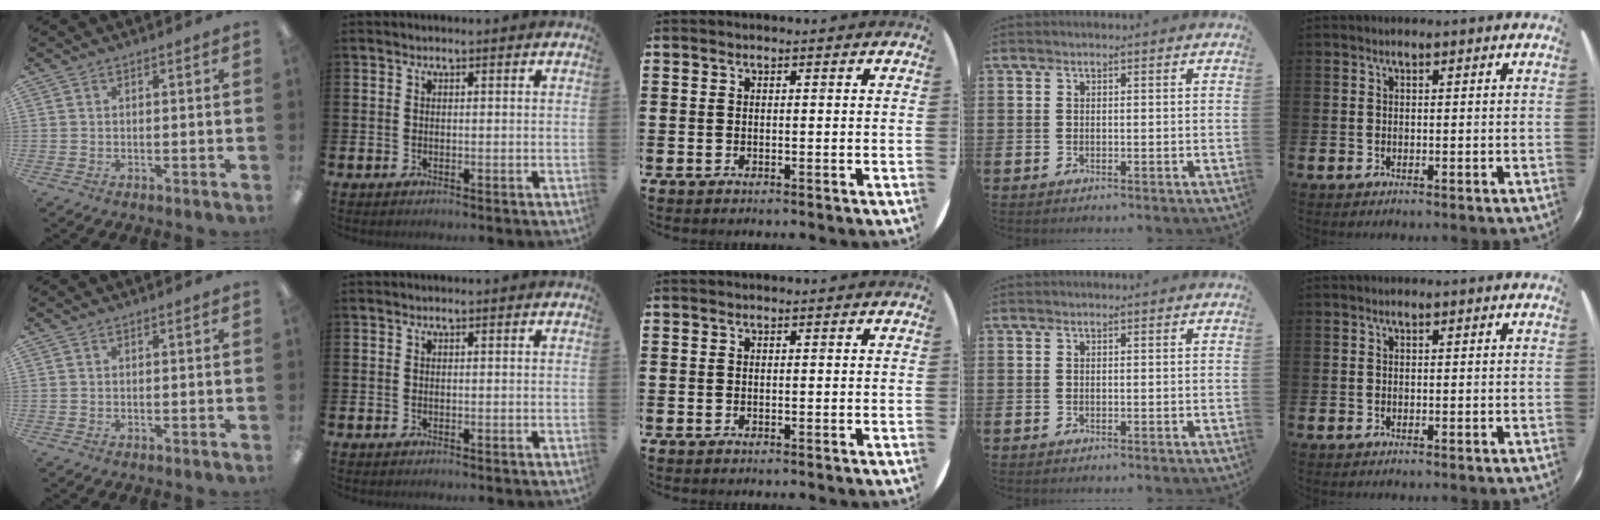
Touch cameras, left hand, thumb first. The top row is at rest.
{}